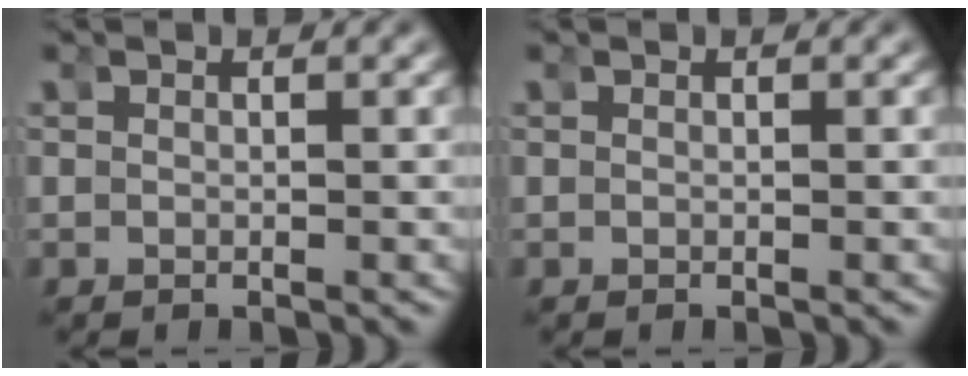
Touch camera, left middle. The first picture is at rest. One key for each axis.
{"total": 0.0}